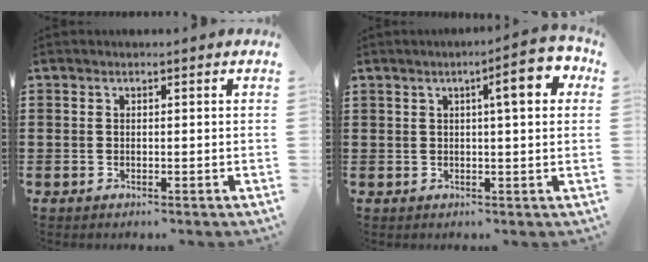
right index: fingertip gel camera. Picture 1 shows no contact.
{"total": 7.2, "force": [2.4, 1.3, 6.7], "torque": [-0.100, -0.004, 0.030]}